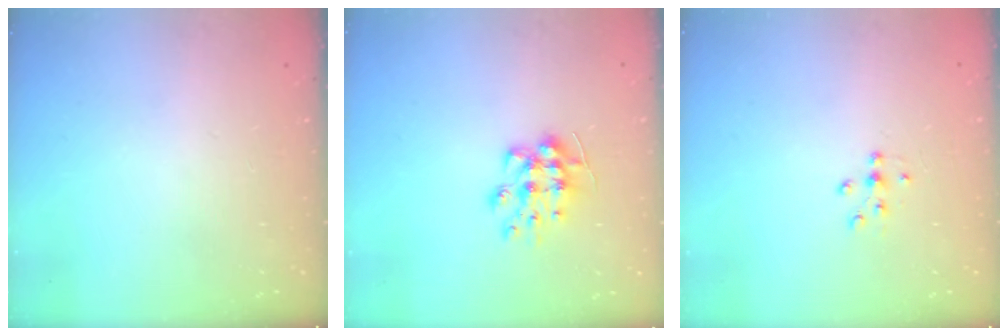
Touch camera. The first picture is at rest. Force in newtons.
{"total": 8.9, "press": 8.9, "slide": 0.6}
{"total": 5.6, "press": 5.5, "slide": 1.2}